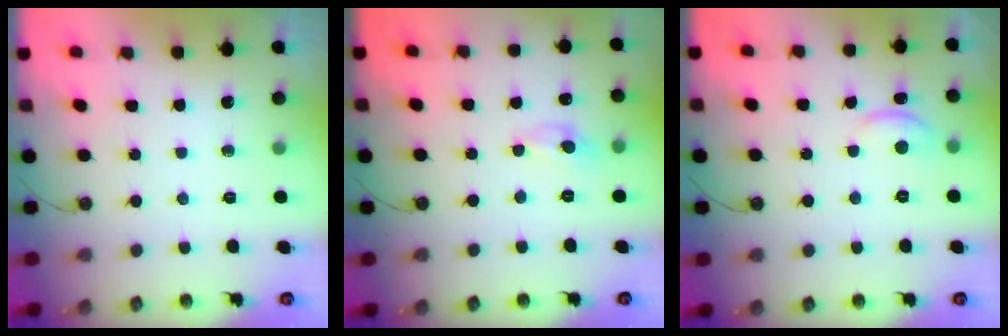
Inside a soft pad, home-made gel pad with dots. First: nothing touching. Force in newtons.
{"total": 0.0}
{"total": 0.7, "press": 0.6, "slide": 0.5}